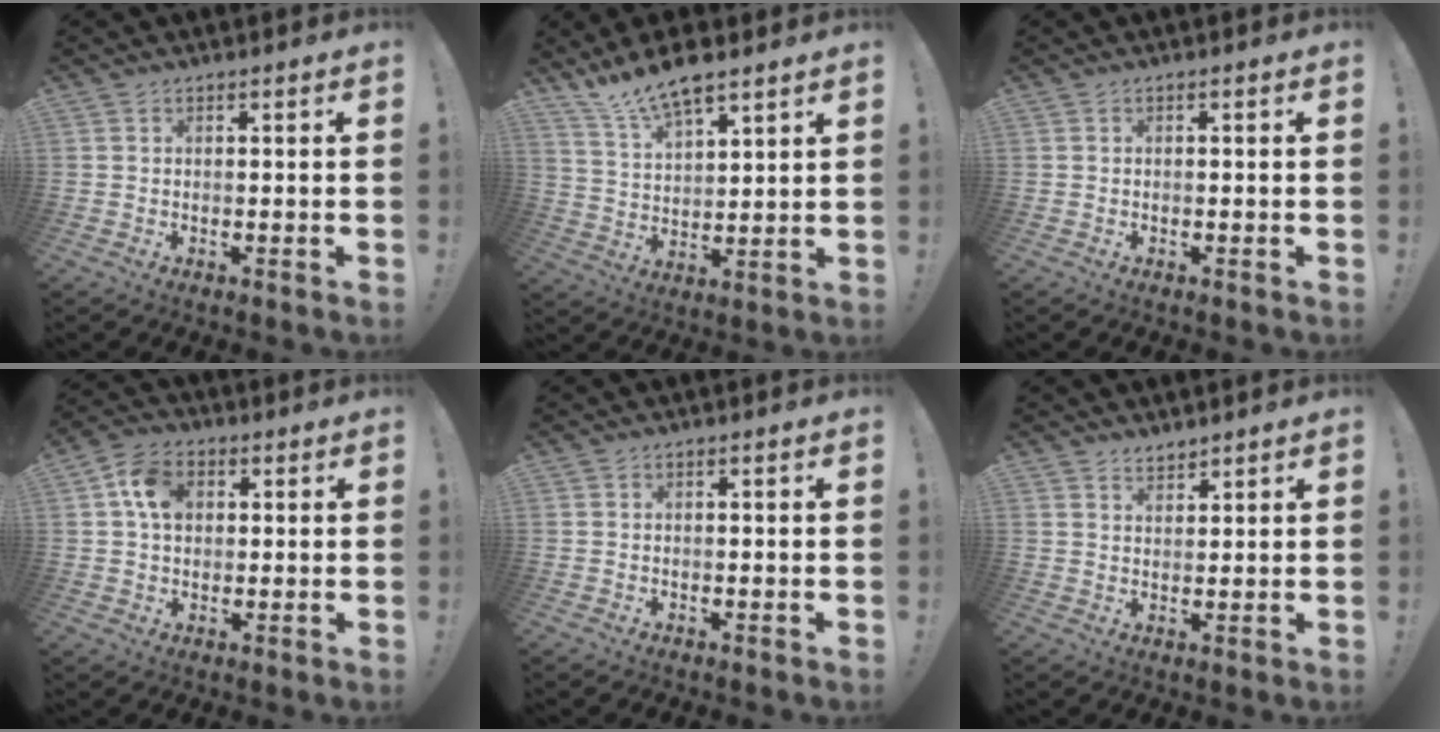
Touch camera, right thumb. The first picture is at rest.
{"total": 10.9, "force": [9.2, 2.9, 5.2], "torque": [-0.109, -0.054, 0.169]}
{"total": 0.0}
{"total": 9.0, "force": [2.5, 6.7, 5.4], "torque": [-0.090, 0.012, 0.050]}
{"total": 0.0}
{"total": 3.0, "force": [2.8, 1.0, 0.2], "torque": [-0.003, -0.019, 0.053]}